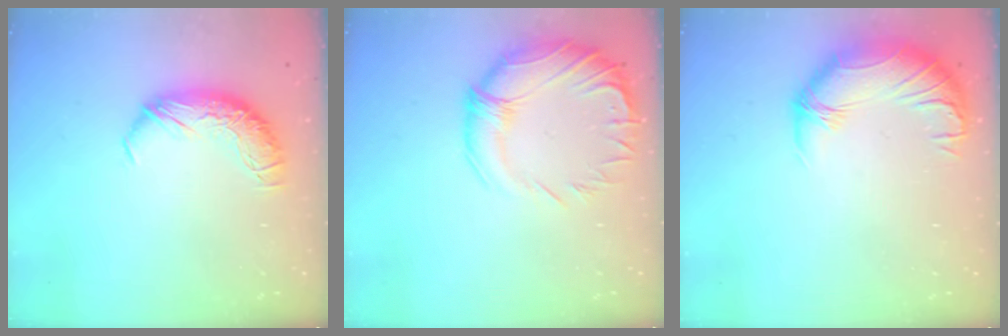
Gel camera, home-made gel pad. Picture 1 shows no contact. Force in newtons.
{"total": 3.9, "press": 2.2, "slide": 3.2}
{"total": 2.4, "press": 0.8, "slide": 2.3}